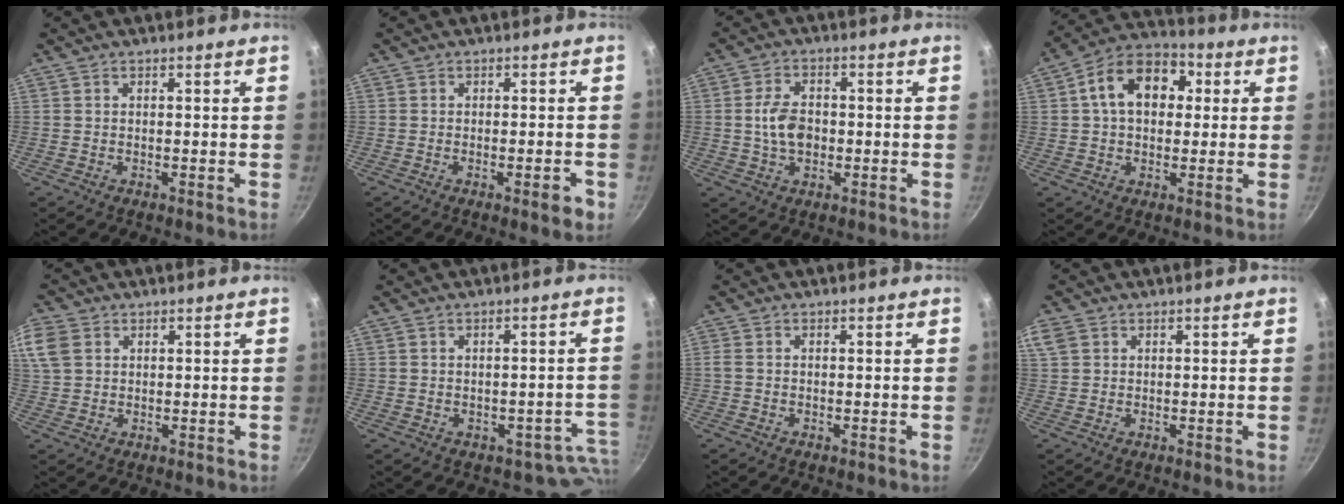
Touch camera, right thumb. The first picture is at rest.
{"total": 3.3, "force": [-1.4, 0.7, 2.9], "torque": [-0.031, 0.007, -0.017]}
{"total": 6.7, "force": [-0.5, 4.6, 4.9], "torque": [-0.077, 0.011, -0.011]}
{"total": 13.2, "force": [2.6, 9.2, 9.1], "torque": [-0.110, 0.025, 0.023]}
{"total": 8.0, "force": [3.1, 6.0, 4.3], "torque": [-0.094, 0.009, 0.062]}
{"total": 6.1, "force": [-2.1, 5.1, 2.7], "torque": [0.025, 0.032, -0.013]}
{"total": 0.8, "force": [0.1, 0.3, 0.7], "torque": [-0.018, 0.000, -0.002]}
{"total": 5.0, "force": [2.3, 3.5, 2.7], "torque": [-0.061, 0.014, 0.049]}